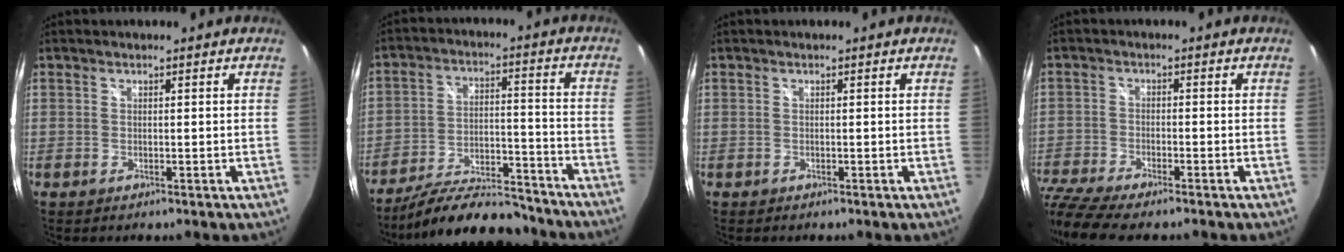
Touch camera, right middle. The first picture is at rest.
{"total": 17.0, "force": [-14.9, 4.4, 6.8], "torque": [-0.127, 0.002, -0.217]}
{"total": 0.0}
{"total": 10.4, "force": [-9.0, 1.5, 5.0], "torque": [-0.133, -0.037, -0.167]}